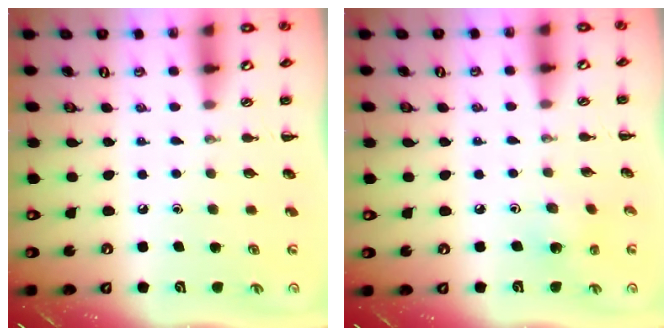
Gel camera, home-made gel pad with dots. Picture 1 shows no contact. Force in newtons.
{"total": 2.0, "press": 1.9, "slide": 0.6}